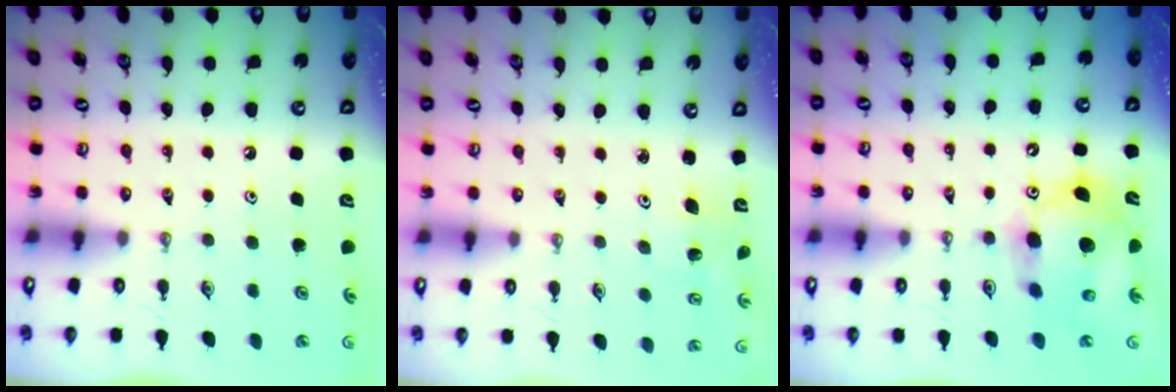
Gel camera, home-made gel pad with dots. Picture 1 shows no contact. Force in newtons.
{"total": 1.9, "press": 1.9, "slide": 0.1}
{"total": 14.4, "press": 14.1, "slide": 2.6}